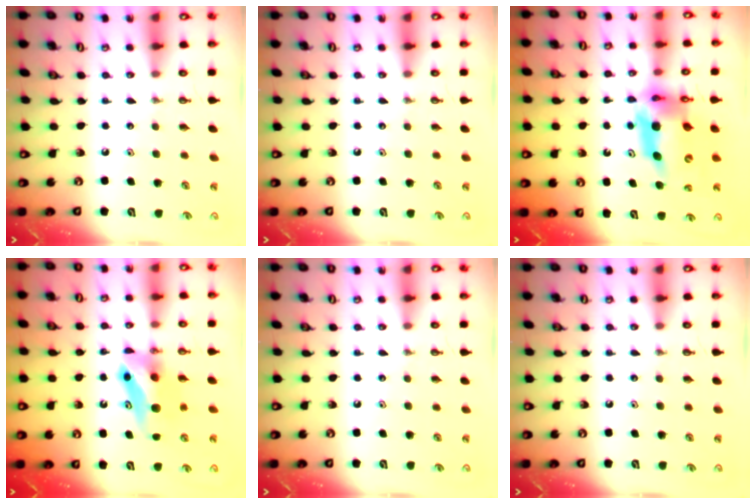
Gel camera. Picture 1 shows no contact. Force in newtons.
{"total": 0.0}
{"total": 13.8, "press": 13.8, "slide": 1.2}
{"total": 7.1, "press": 6.6, "slide": 2.5}
{"total": 0.0}
{"total": 0.0}